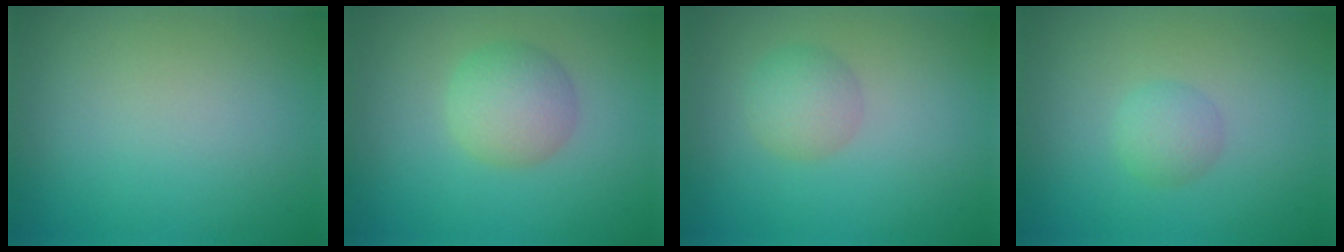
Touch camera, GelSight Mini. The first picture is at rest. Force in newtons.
{"total": 3.4, "press": 3.4, "slide": 0.1}
{"total": 2.3, "press": 2.3, "slide": 0.0}
{"total": 1.7, "press": 1.7, "slide": 0.0}